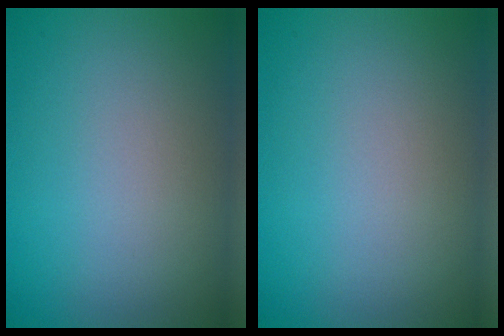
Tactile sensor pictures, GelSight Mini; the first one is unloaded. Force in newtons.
{"total": 0.0}